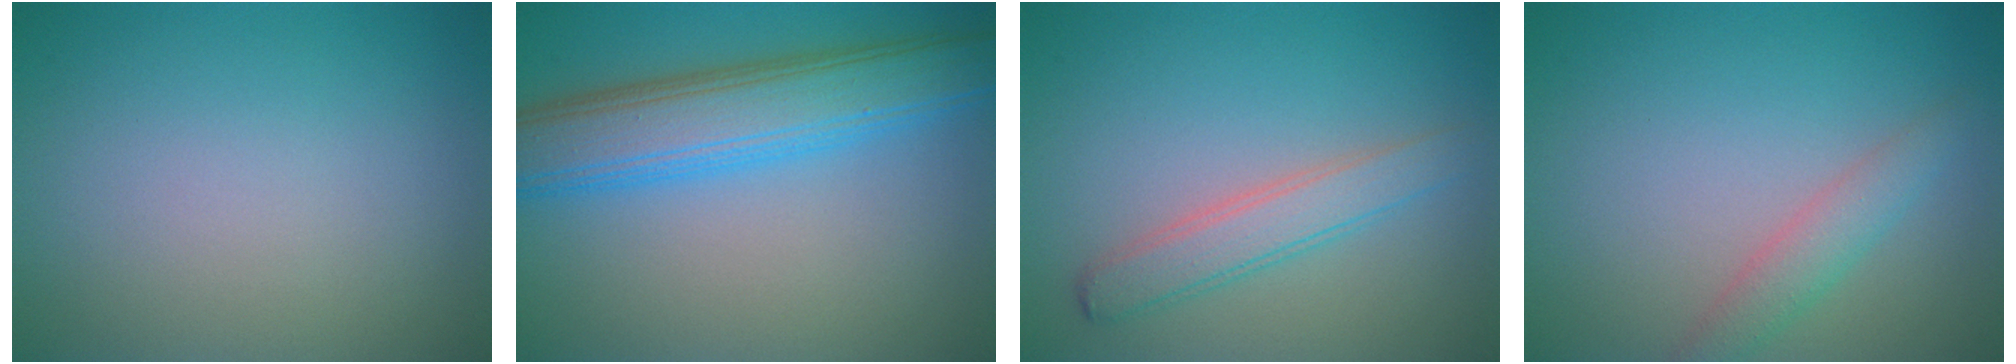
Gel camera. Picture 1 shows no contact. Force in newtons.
{"total": 7.4, "press": 7.4, "slide": 0.2}
{"total": 2.9, "press": 2.9, "slide": 0.1}
{"total": 2.2, "press": 2.2, "slide": 0.1}